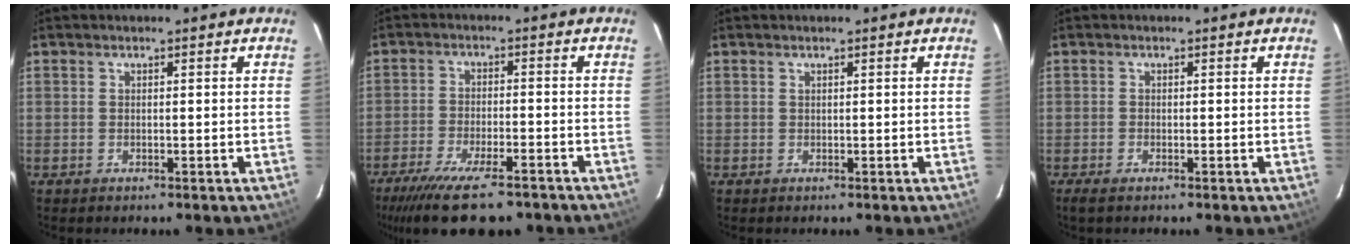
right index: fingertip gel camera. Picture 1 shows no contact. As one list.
[{"total": 13.9, "force": [-10.9, 3.3, 8.0], "torque": [-0.171, -0.039, -0.177]}, {"total": 0.0}, {"total": 1.4, "force": [-1.1, 0.4, 0.9], "torque": [-0.021, -0.003, -0.021]}]